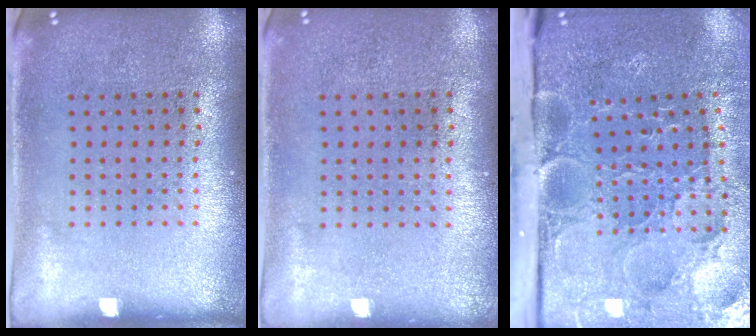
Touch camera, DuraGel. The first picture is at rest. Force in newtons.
{"total": 0.0}
{"total": 4.4, "press": 3.8, "slide": 2.1}